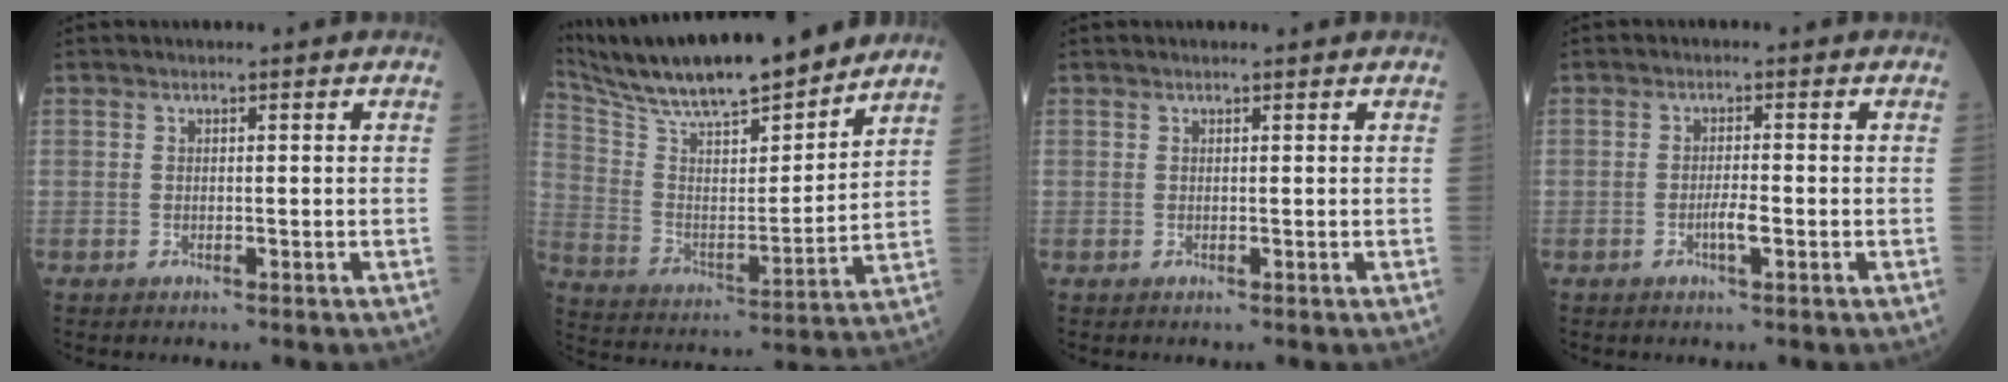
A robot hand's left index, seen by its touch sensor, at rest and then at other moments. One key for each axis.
{"total": 20.7, "fx": 18.3, "fy": 2.6, "fz": 9.4, "tx": -0.173, "ty": 0.005, "tz": 0.306}
{"total": 0.5, "fx": 0.5, "fy": 0.0, "fz": 0.1, "tx": -0.003, "ty": 0.002, "tz": 0.008}
{"total": 2.2, "fx": -1.0, "fy": 0.2, "fz": 1.9, "tx": -0.030, "ty": -0.001, "tz": -0.017}